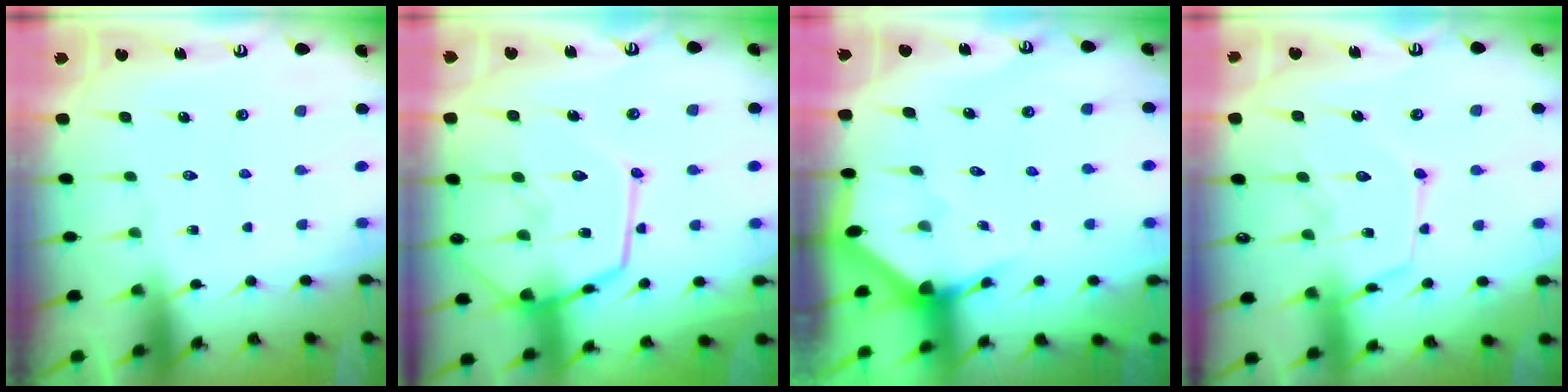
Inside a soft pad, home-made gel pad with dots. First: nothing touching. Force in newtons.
{"total": 18.4, "press": 18.3, "slide": 1.7}
{"total": 2.3, "press": 2.3, "slide": 0.1}
{"total": 12.1, "press": 12.1, "slide": 1.0}